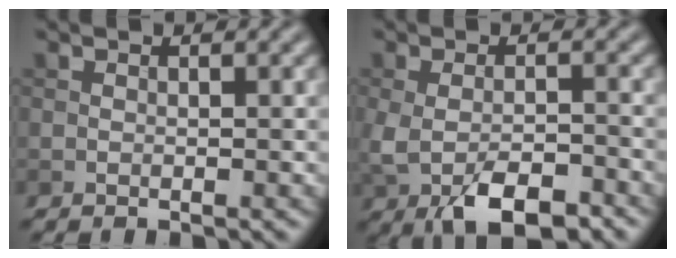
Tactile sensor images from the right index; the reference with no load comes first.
{"total": 6.9, "force": [-3.4, 3.2, 5.1], "torque": [-0.102, -0.015, -0.058]}